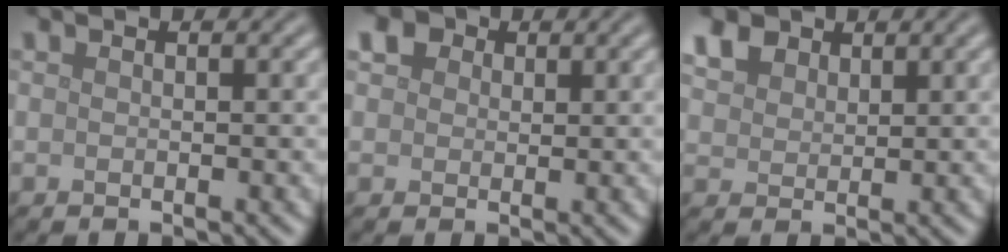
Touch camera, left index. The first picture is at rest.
{"total": 5.1, "force": [2.5, 3.6, 2.5], "torque": [-0.053, 0.021, 0.018]}
{"total": 3.4, "force": [2.2, 2.3, 1.3], "torque": [-0.043, 0.002, 0.044]}